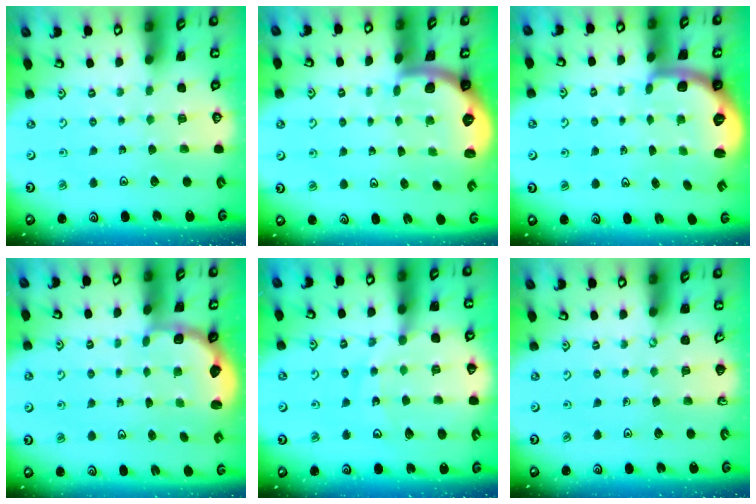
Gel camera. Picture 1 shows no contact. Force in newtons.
{"total": 1.6, "press": 1.6, "slide": 0.1}
{"total": 1.8, "press": 1.8, "slide": 0.4}
{"total": 2.8, "press": 2.2, "slide": 1.8}
{"total": 12.1, "press": 12.0, "slide": 1.5}
{"total": 0.0}